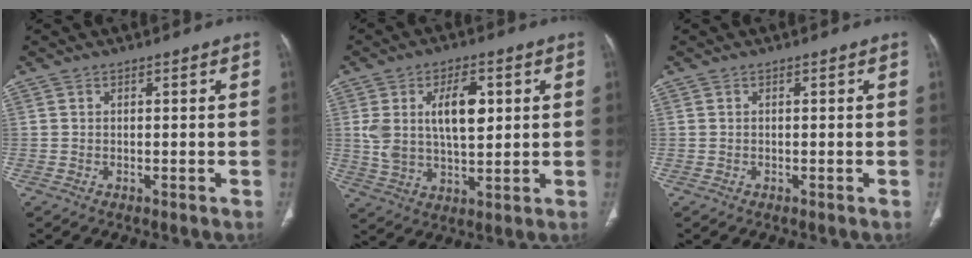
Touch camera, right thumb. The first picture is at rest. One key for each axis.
{"total": 11.8, "fx": 3.0, "fy": 6.0, "fz": 9.7, "tx": -0.165, "ty": -0.006, "tz": 0.059}
{"total": 0.0}